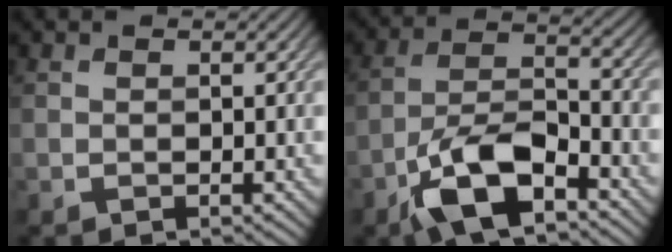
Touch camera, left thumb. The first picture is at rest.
{"total": 10.9, "force": [-6.4, 4.2, 7.7], "torque": [-0.144, 0.003, -0.135]}